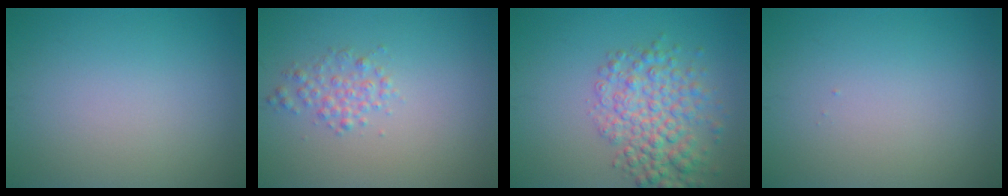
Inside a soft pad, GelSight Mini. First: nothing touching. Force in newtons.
{"total": 1.8, "press": 1.8, "slide": 0.0}
{"total": 5.5, "press": 5.5, "slide": 0.2}
{"total": 0.0}